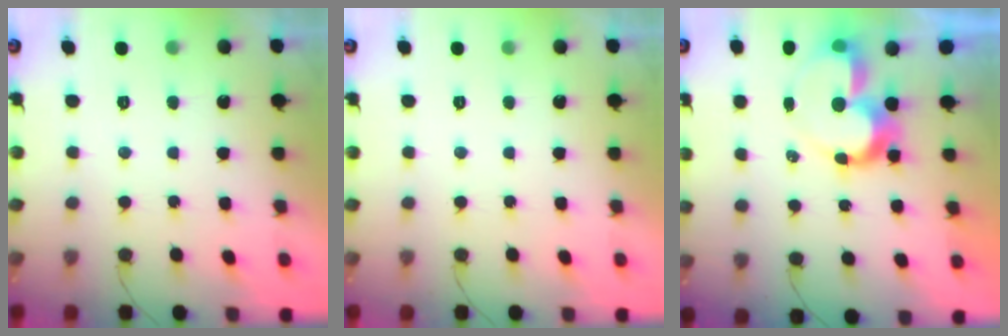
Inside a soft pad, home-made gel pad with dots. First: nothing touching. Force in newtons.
{"total": 0.0}
{"total": 10.5, "press": 10.4, "slide": 0.8}